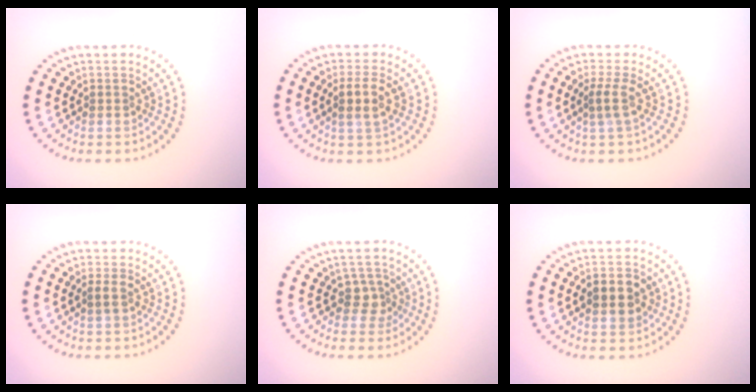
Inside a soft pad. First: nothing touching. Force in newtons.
{"total": 2.1, "press": 1.9, "slide": 0.8}
{"total": 1.7, "press": 1.1, "slide": 1.3}
{"total": 1.0, "press": 1.0, "slide": 0.3}
{"total": 1.9, "press": 1.5, "slide": 1.2}
{"total": 2.8, "press": 2.8, "slide": 0.1}